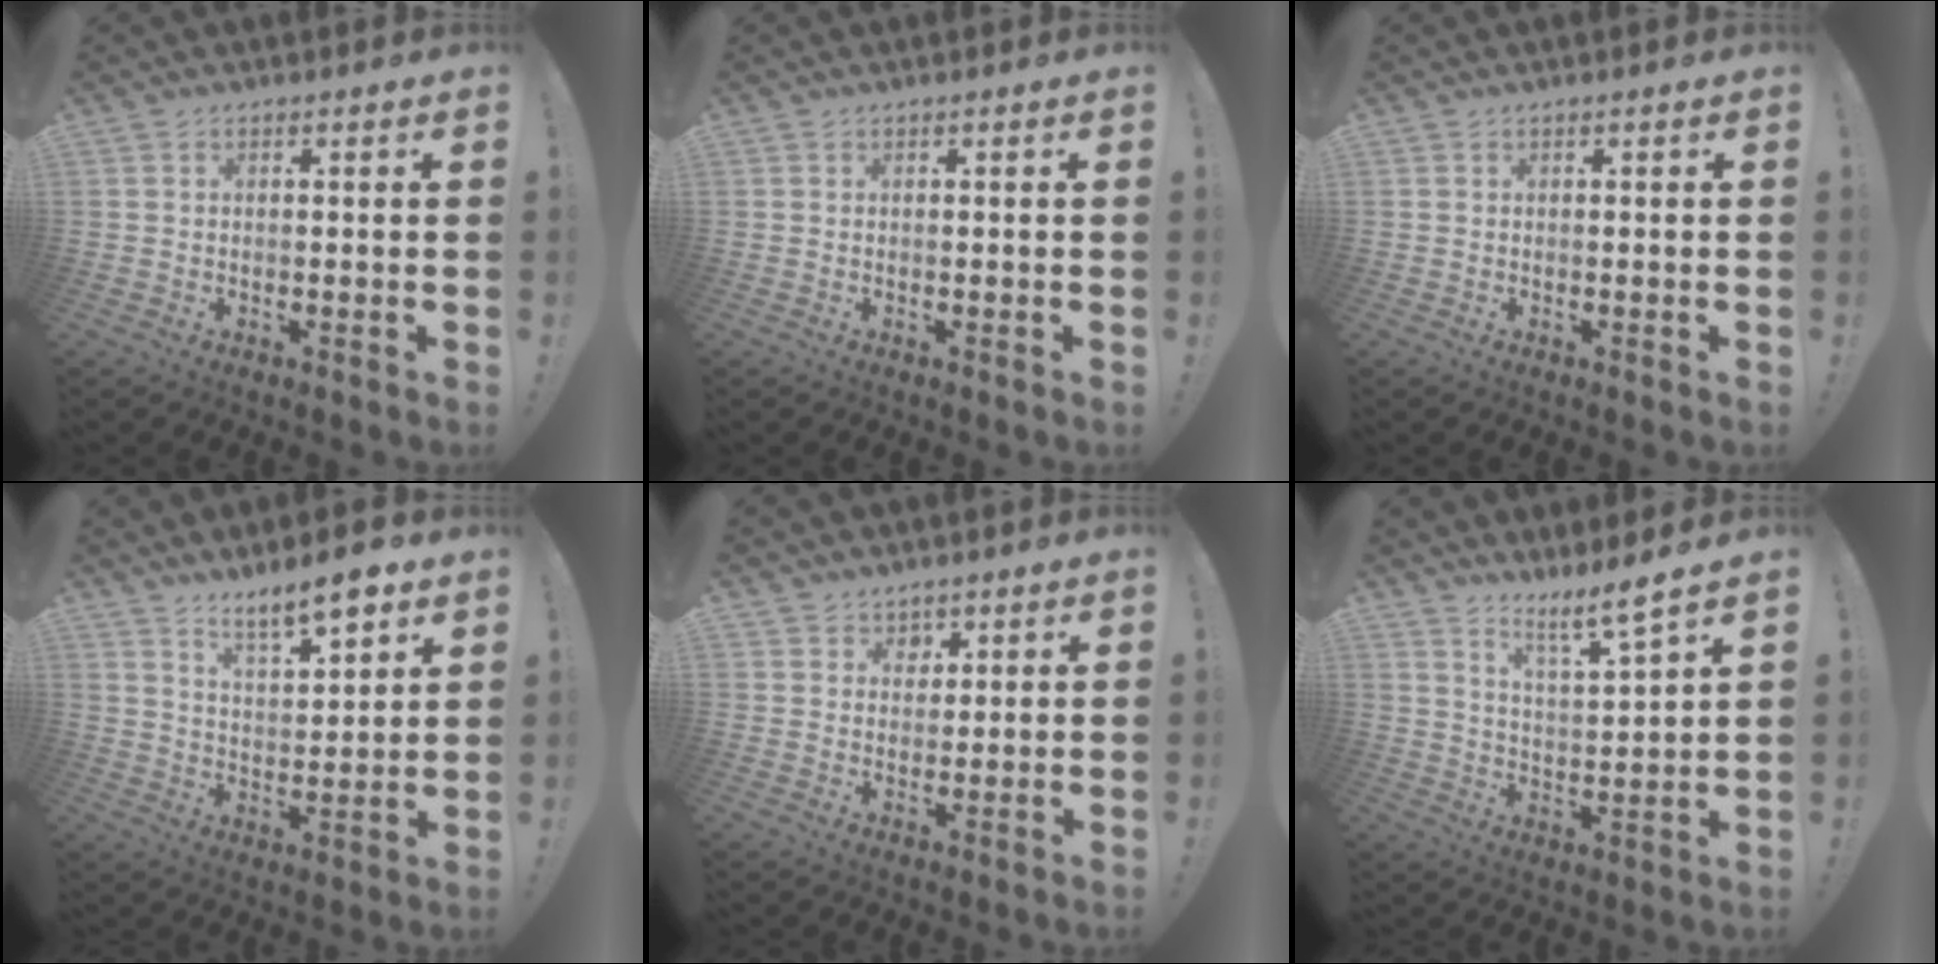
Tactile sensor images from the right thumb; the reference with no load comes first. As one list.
[{"total": 0.0}, {"total": 0.0}, {"total": 9.6, "force": [7.4, 2.3, 5.6], "torque": [-0.080, -0.051, 0.127]}, {"total": 4.0, "force": [2.7, 3.0, 0.3], "torque": [0.002, -0.018, 0.049]}, {"total": 8.3, "force": [6.5, 0.0, 5.1], "torque": [-0.083, -0.052, 0.107]}]